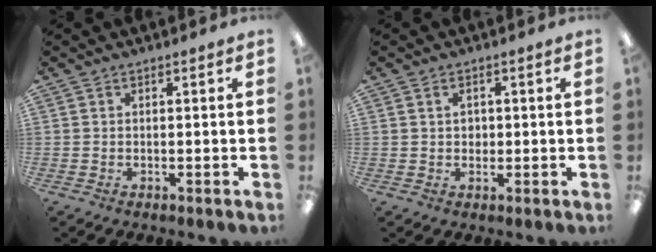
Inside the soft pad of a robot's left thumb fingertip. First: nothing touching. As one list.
[{"total": 2.0, "force": [0.5, 1.6, 1.0], "torque": [-0.015, 0.002, 0.006]}]